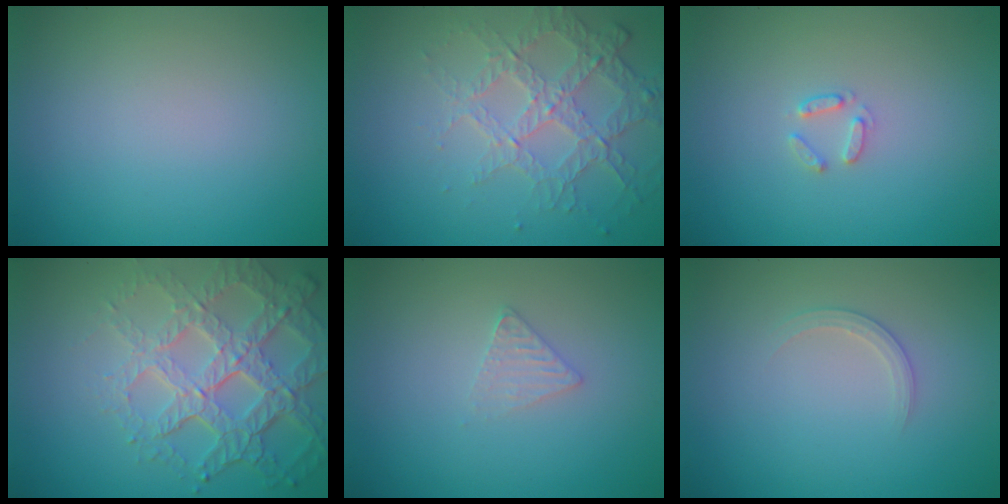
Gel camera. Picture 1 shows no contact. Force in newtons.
{"total": 4.0, "press": 3.1, "slide": 2.5}
{"total": 1.1, "press": 1.1, "slide": 0.2}
{"total": 7.4, "press": 5.2, "slide": 5.2}
{"total": 1.4, "press": 1.3, "slide": 0.2}
{"total": 1.3, "press": 1.3, "slide": 0.1}